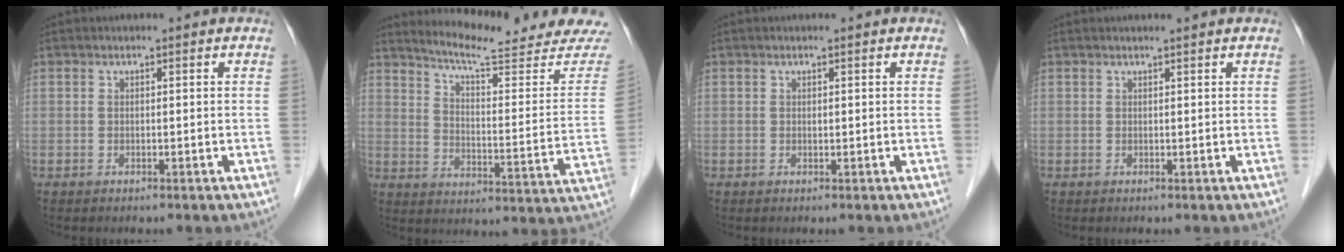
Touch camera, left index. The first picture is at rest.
{"total": 18.2, "force": [17.2, 0.1, 5.8], "torque": [-0.091, -0.082, 0.223]}
{"total": 0.0}
{"total": 1.5, "force": [1.3, -0.1, 0.6], "torque": [-0.008, 0.009, 0.023]}